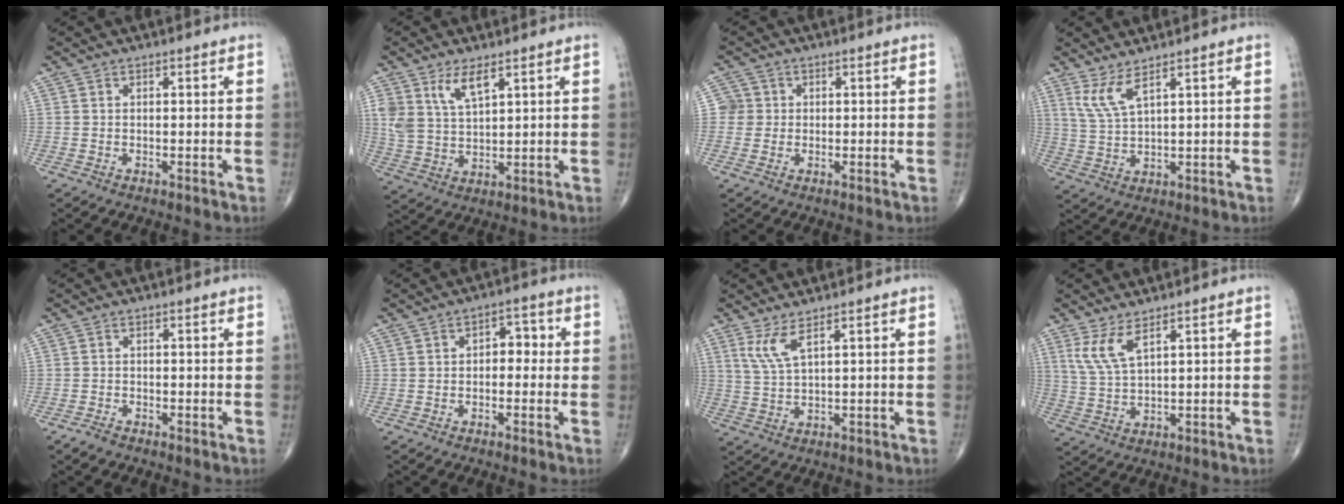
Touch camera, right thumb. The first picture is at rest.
{"total": 6.6, "force": [3.9, 2.7, 4.6], "torque": [-0.087, -0.021, 0.084]}
{"total": 2.7, "force": [0.1, 2.7, 0.0], "torque": [0.021, 0.007, -0.003]}
{"total": 4.8, "force": [3.1, 0.7, 3.6], "torque": [-0.085, -0.023, 0.073]}
{"total": 1.4, "force": [-1.2, 0.4, 0.6], "torque": [-0.017, -0.001, -0.025]}
{"total": 3.9, "force": [-0.2, 2.6, 2.9], "torque": [-0.016, 0.018, -0.012]}
{"total": 4.2, "force": [2.4, 0.6, 3.3], "torque": [-0.082, -0.017, 0.061]}
{"total": 5.4, "force": [3.1, 1.3, 4.2], "torque": [-0.097, -0.018, 0.075]}